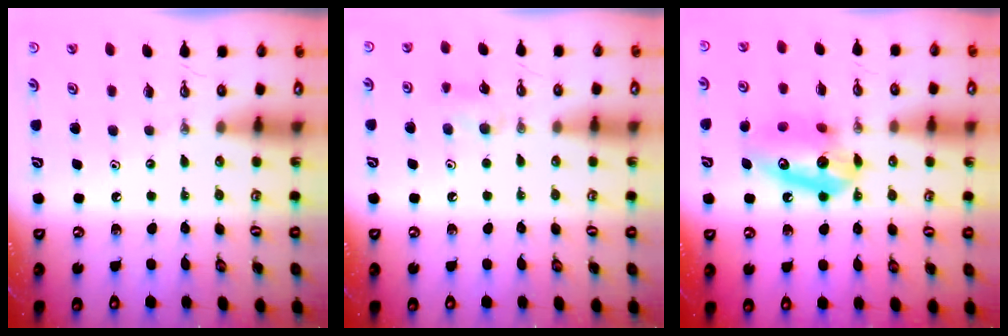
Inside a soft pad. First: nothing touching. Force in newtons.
{"total": 7.8, "press": 7.0, "slide": 3.6}
{"total": 12.7, "press": 12.6, "slide": 1.6}